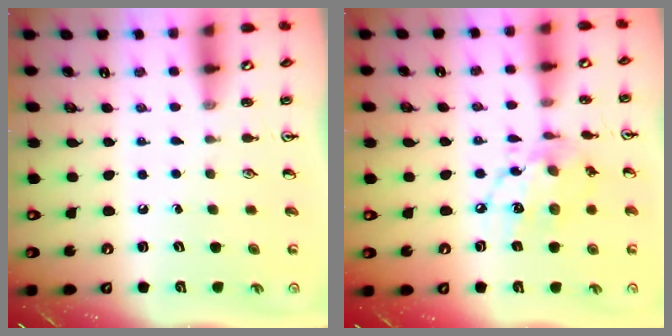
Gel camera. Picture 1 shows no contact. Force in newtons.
{"total": 13.5, "press": 13.4, "slide": 1.0}